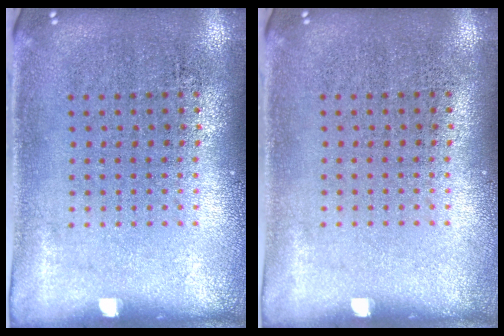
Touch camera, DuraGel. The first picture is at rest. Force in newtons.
{"total": 0.0}